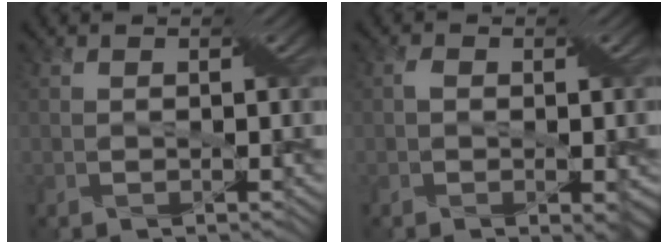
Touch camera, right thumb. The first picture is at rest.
{"total": 3.8, "force": [-0.8, 2.1, 3.1], "torque": [-0.044, -0.005, -0.013]}